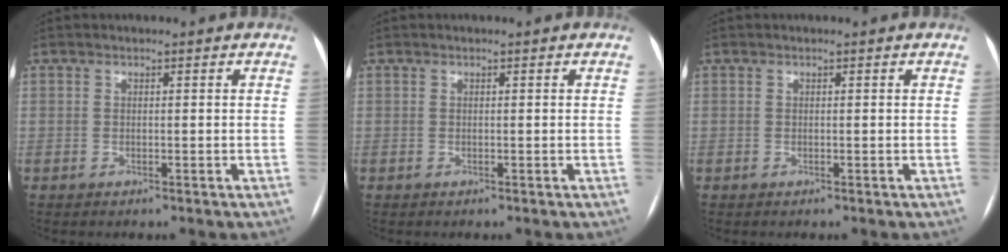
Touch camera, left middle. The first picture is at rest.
{"total": 0.0}
{"total": 0.0}